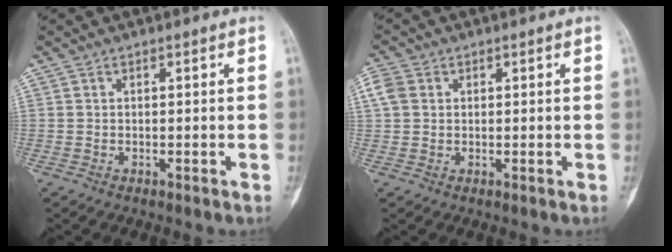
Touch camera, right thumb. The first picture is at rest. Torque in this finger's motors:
{"motor_torque": [-0.23, 0.29, 0.29, 0.11, 0.01]}